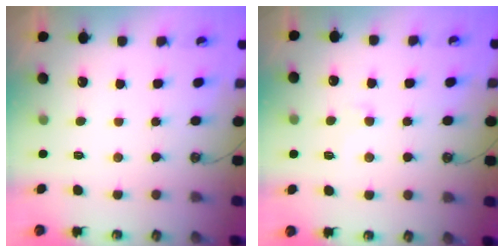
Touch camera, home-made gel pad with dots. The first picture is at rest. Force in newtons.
{"total": 2.6, "press": 2.5, "slide": 0.9}